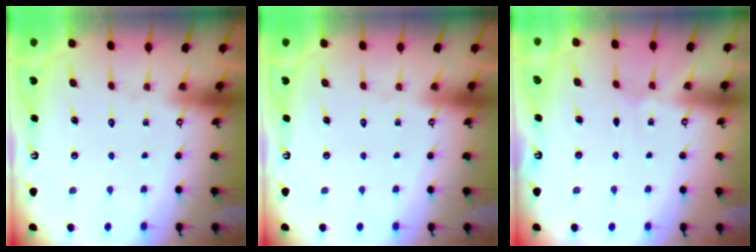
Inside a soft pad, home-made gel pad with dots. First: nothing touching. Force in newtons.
{"total": 0.0}
{"total": 0.5, "press": 0.5, "slide": 0.2}